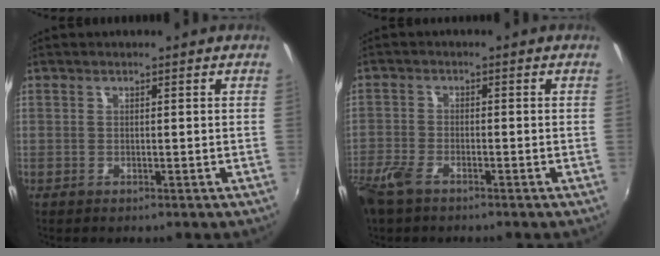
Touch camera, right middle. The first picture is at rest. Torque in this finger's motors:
{"motor_torque": [0.66, -0.72, 0.37, 0.08]}